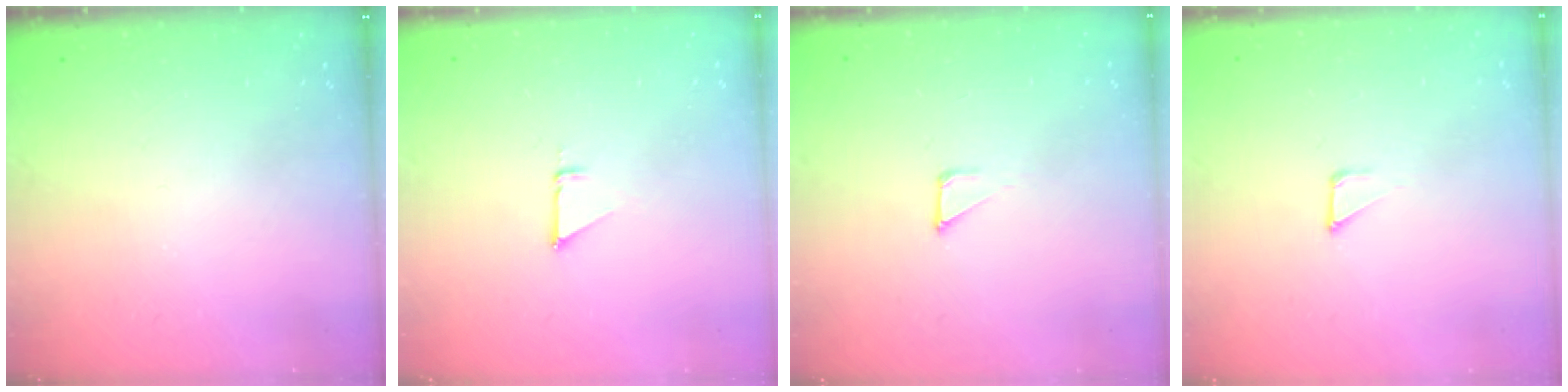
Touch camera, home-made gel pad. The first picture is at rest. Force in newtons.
{"total": 2.5, "press": 2.5, "slide": 0.1}
{"total": 1.3, "press": 1.3, "slide": 0.0}
{"total": 1.6, "press": 1.6, "slide": 0.1}